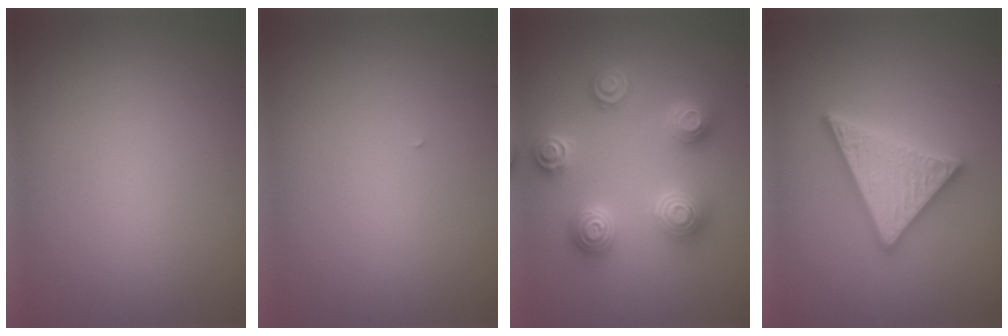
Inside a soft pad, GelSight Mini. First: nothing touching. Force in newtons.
{"total": 0.0}
{"total": 4.8, "press": 4.8, "slide": 0.6}
{"total": 4.9, "press": 4.9, "slide": 0.7}